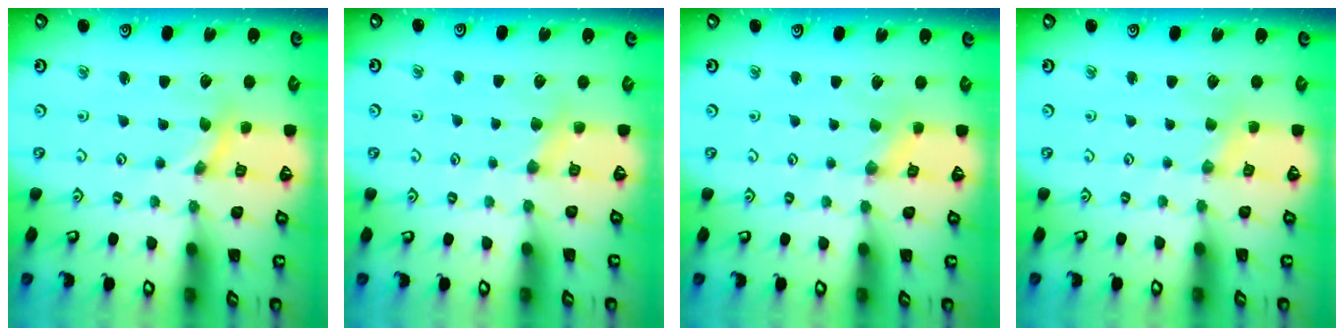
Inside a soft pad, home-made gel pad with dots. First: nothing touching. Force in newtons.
{"total": 3.7, "press": 3.7, "slide": 0.5}
{"total": 0.5, "press": 0.5, "slide": 0.2}
{"total": 1.9, "press": 1.8, "slide": 0.3}